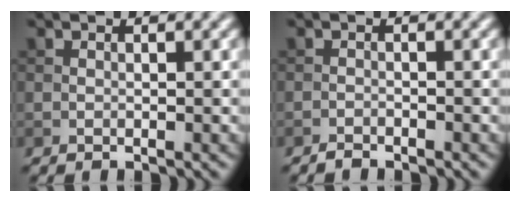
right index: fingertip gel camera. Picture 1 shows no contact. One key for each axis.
{"total": 0.9, "fx": -0.9, "fy": 0.1, "fz": 0.1, "tx": 0.000, "ty": 0.002, "tz": -0.019}